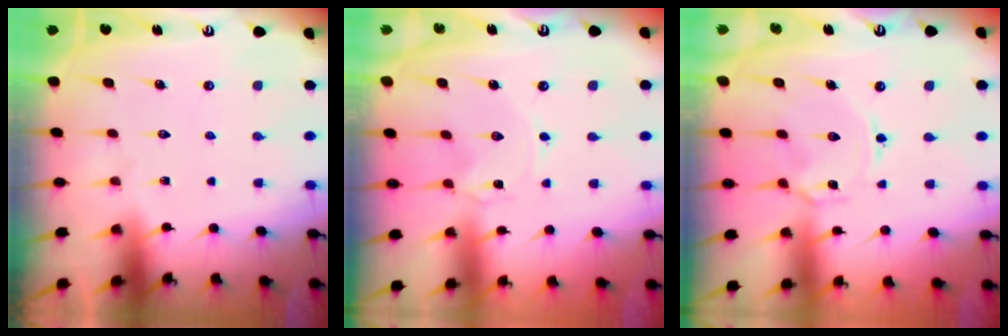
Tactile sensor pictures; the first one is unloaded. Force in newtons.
{"total": 0.0}
{"total": 3.0, "press": 2.9, "slide": 0.4}